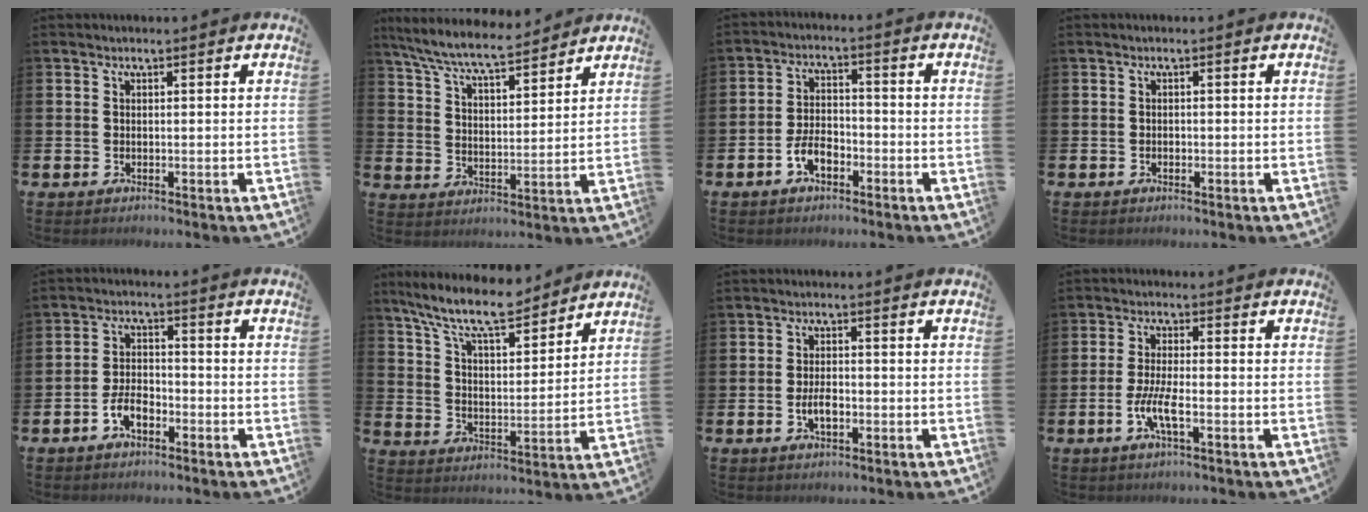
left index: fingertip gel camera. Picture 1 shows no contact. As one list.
[{"total": 7.8, "force": [7.3, 0.8, 2.7], "torque": [-0.079, -0.042, 0.130]}, {"total": 4.2, "force": [-2.3, 2.2, 2.8], "torque": [-0.056, 0.006, -0.045]}, {"total": 0.6, "force": [-0.3, 0.5, 0.2], "torque": [-0.006, 0.002, -0.006]}, {"total": 3.9, "force": [-2.1, 1.9, 2.7], "torque": [-0.047, 0.002, -0.043]}, {"total": 10.5, "force": [9.3, 2.1, 4.3], "torque": [-0.110, -0.049, 0.167]}, {"total": 2.9, "force": [-0.8, 1.4, 2.5], "torque": [-0.032, -0.003, -0.017]}, {"total": 4.2, "force": [-1.6, 0.9, 3.8], "torque": [-0.078, -0.005, -0.031]}]